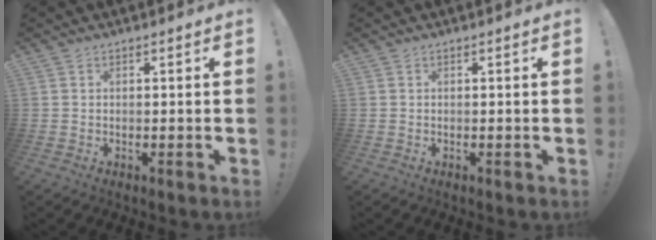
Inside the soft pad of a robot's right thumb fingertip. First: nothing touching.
{"total": 0.0}